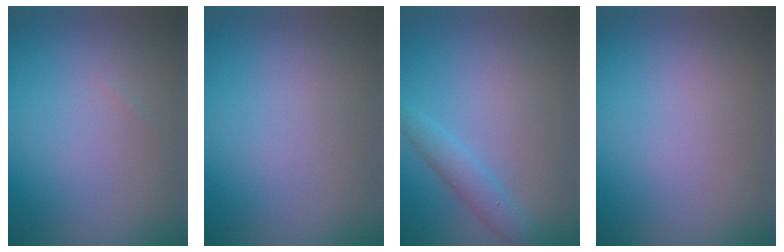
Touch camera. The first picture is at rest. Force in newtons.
{"total": 0.0}
{"total": 2.3, "press": 2.3, "slide": 0.1}
{"total": 0.0}